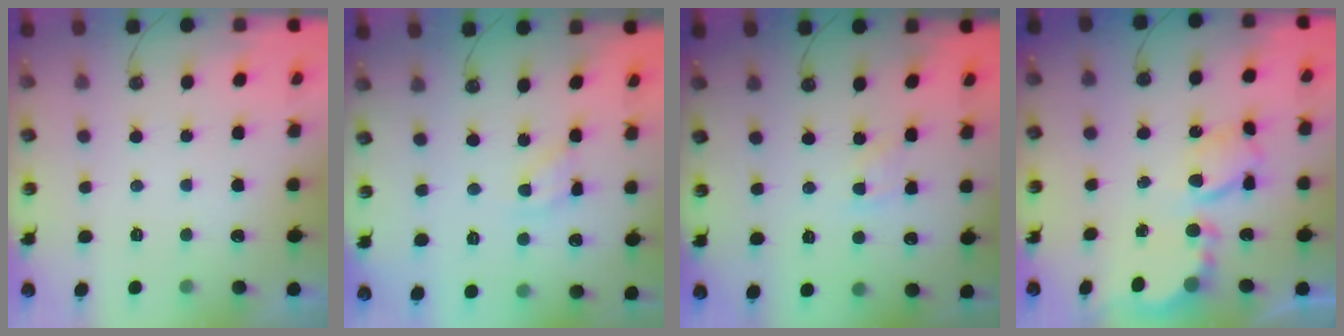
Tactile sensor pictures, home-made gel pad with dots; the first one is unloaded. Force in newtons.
{"total": 8.2, "press": 8.2, "slide": 0.4}
{"total": 4.9, "press": 4.9, "slide": 0.6}
{"total": 7.6, "press": 7.6, "slide": 0.3}